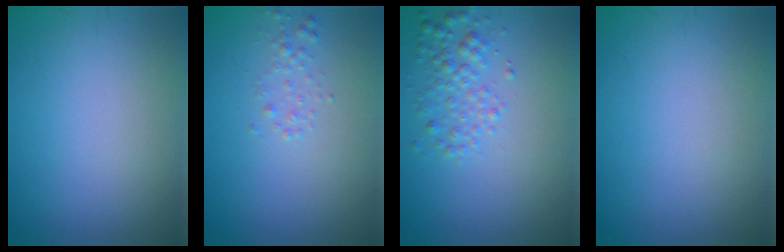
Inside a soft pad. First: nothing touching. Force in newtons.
{"total": 0.9, "press": 0.9, "slide": 0.0}
{"total": 2.3, "press": 2.3, "slide": 0.0}
{"total": 0.0}